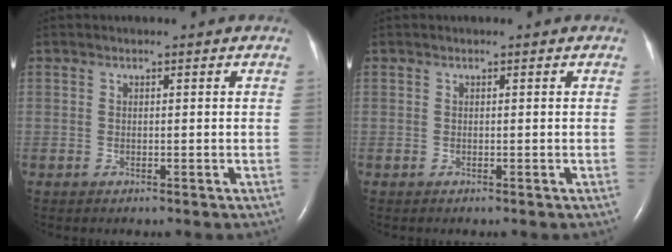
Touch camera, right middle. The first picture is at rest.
{"total": 0.0}